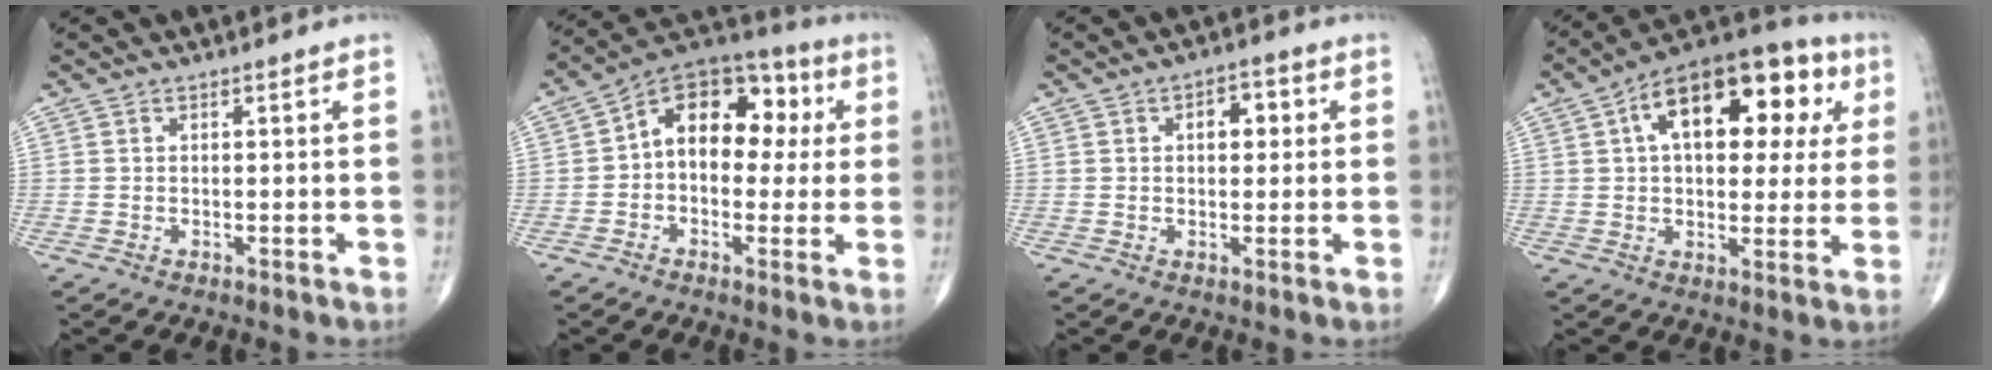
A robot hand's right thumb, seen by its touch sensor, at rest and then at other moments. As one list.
[{"total": 15.3, "force": [1.9, 10.2, 11.2], "torque": [-0.114, 0.042, 0.013]}, {"total": 4.9, "force": [1.1, 3.0, 3.8], "torque": [-0.033, 0.008, 0.011]}, {"total": 22.0, "force": [6.6, 11.8, 17.3], "torque": [-0.218, 0.029, 0.089]}]